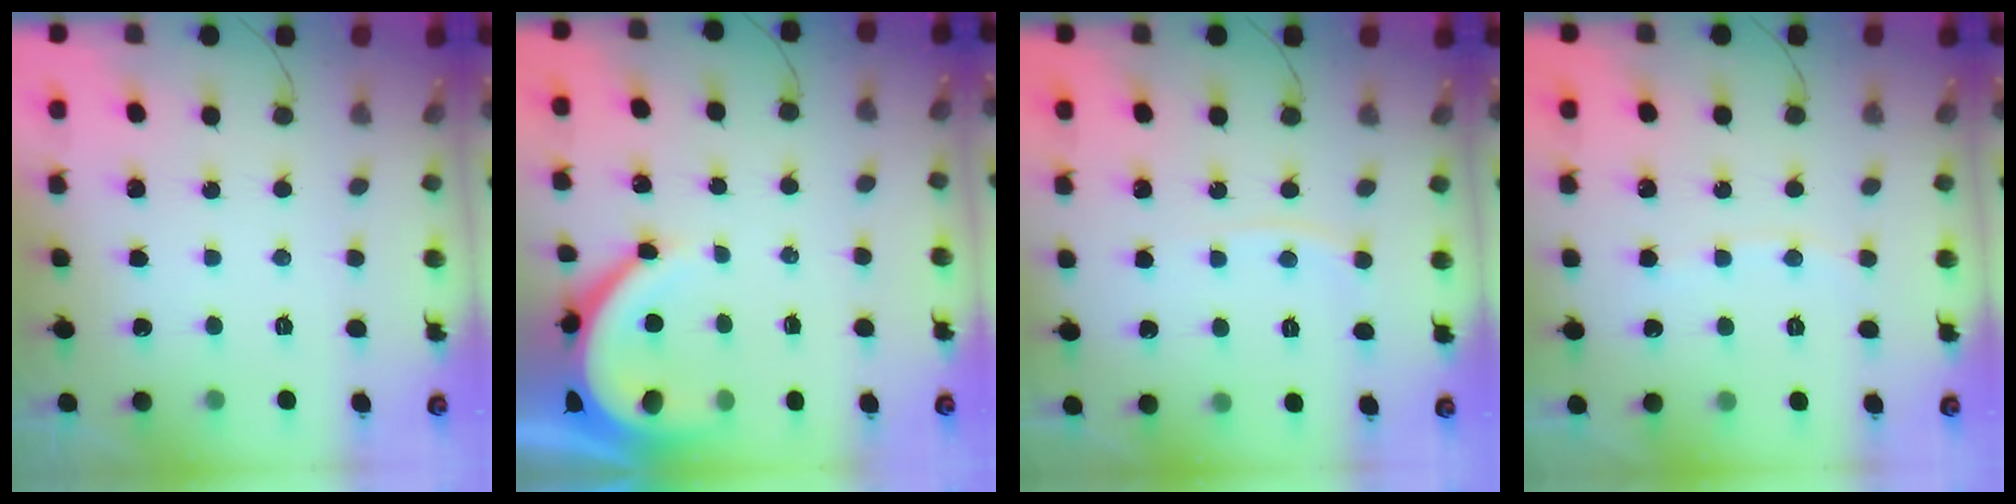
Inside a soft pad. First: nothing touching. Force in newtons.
{"total": 8.8, "press": 8.7, "slide": 1.2}
{"total": 3.2, "press": 3.2, "slide": 0.5}
{"total": 3.9, "press": 3.8, "slide": 0.3}